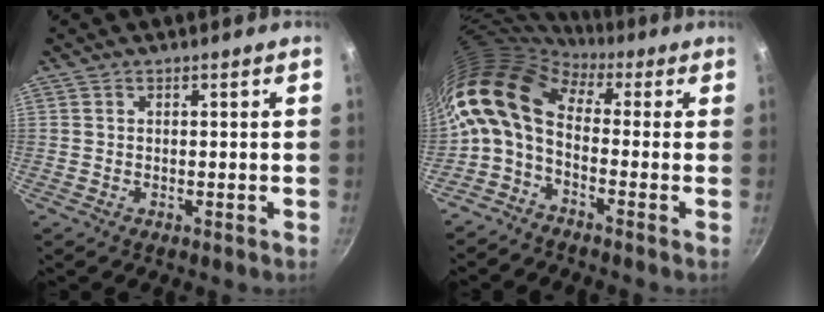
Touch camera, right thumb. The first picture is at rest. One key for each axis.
{"total": 13.1, "fx": 0.4, "fy": 8.0, "fz": 10.4, "tx": -0.203, "ty": 0.025, "tz": -0.014}